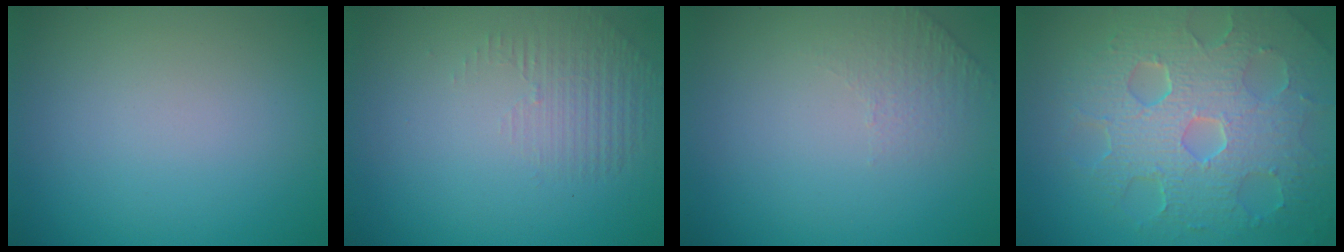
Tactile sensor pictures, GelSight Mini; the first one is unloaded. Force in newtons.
{"total": 1.4, "press": 0.3, "slide": 1.4}
{"total": 1.2, "press": 0.7, "slide": 0.9}
{"total": 9.2, "press": 6.2, "slide": 6.8}